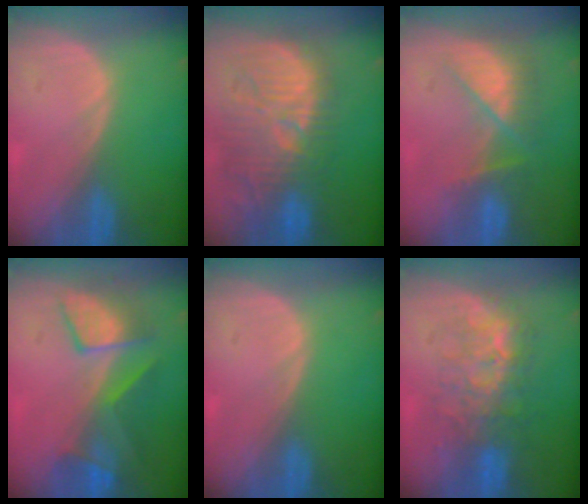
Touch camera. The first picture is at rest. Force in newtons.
{"total": 12.8, "press": 12.1, "slide": 4.2}
{"total": 8.0, "press": 6.9, "slide": 4.1}
{"total": 7.5, "press": 7.4, "slide": 1.1}
{"total": 0.0}
{"total": 8.2, "press": 8.0, "slide": 1.8}